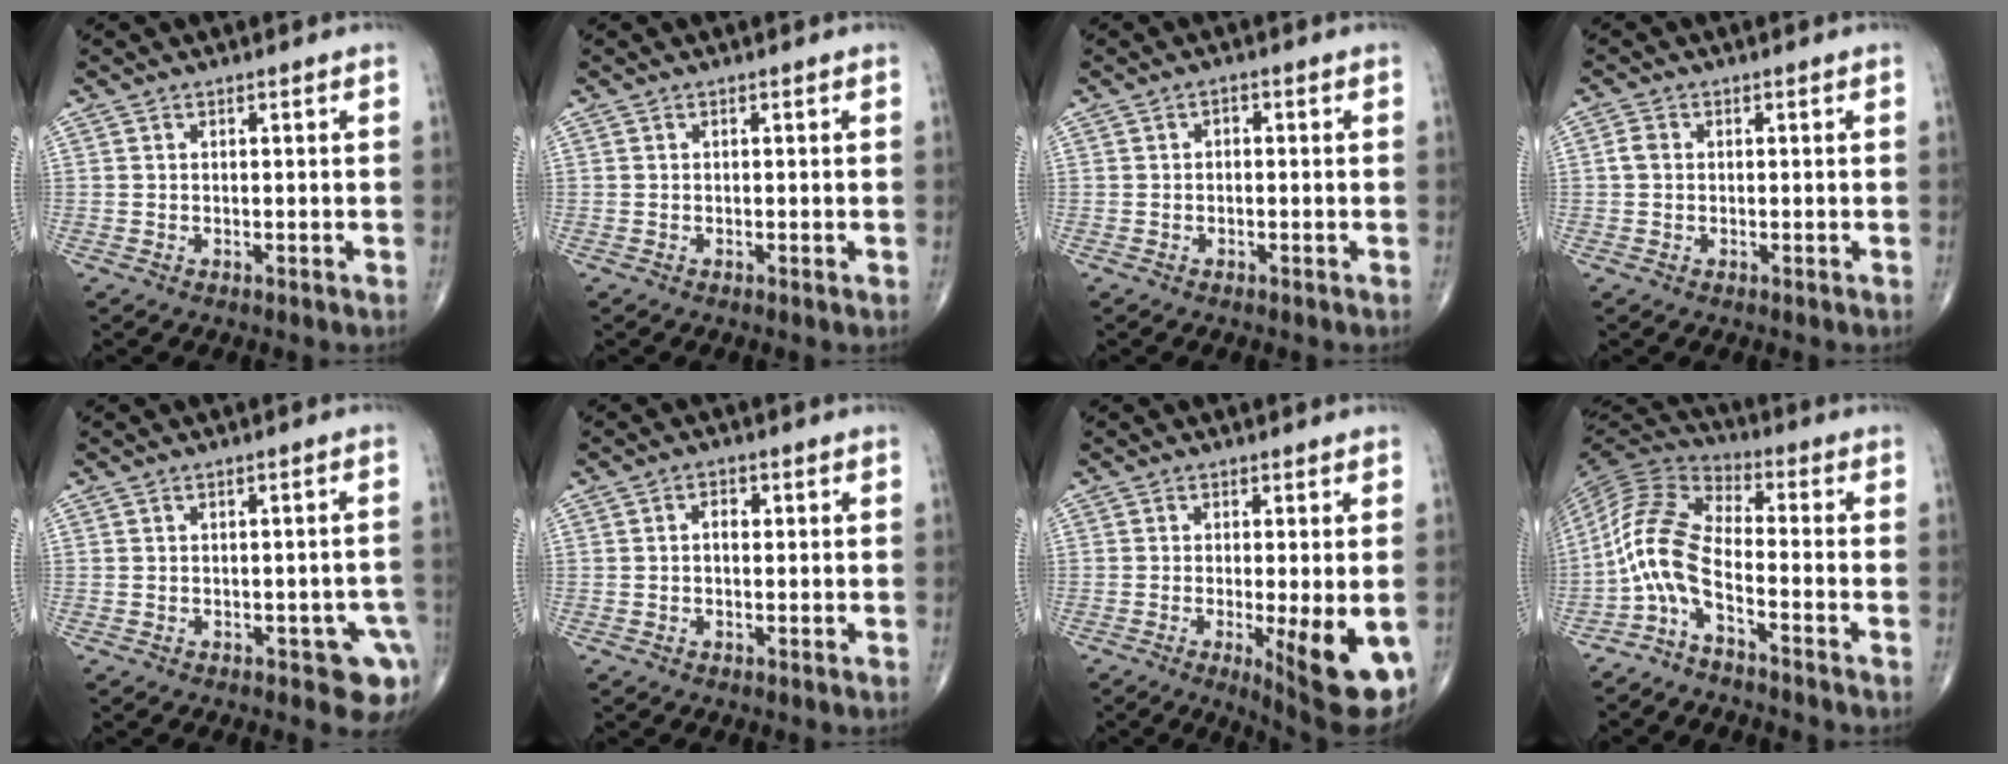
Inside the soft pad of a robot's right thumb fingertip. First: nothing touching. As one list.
[{"total": 0.0}, {"total": 1.1, "force": [0.0, 0.8, 0.7], "torque": [-0.005, 0.005, -0.005]}, {"total": 1.9, "force": [0.0, 1.5, 1.2], "torque": [-0.022, 0.005, -0.002]}, {"total": 6.4, "force": [-2.7, 3.0, 4.9], "torque": [-0.030, 0.008, -0.028]}, {"total": 2.1, "force": [0.2, 1.4, 1.5], "torque": [-0.020, 0.008, 0.001]}, {"total": 12.4, "force": [-3.5, 3.0, 11.5], "torque": [-0.140, -0.023, -0.041]}, {"total": 9.6, "force": [-4.5, 3.0, 7.9], "torque": [-0.177, 0.063, -0.105]}]